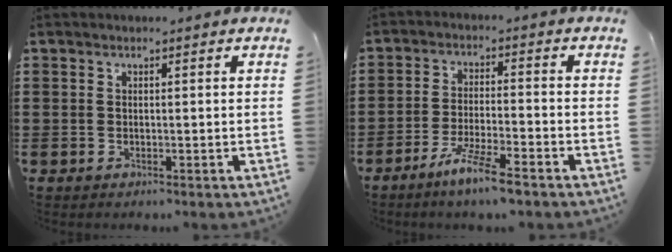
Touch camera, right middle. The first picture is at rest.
{"total": 6.5, "force": [-5.1, 0.1, 4.1], "torque": [-0.084, -0.010, -0.093]}